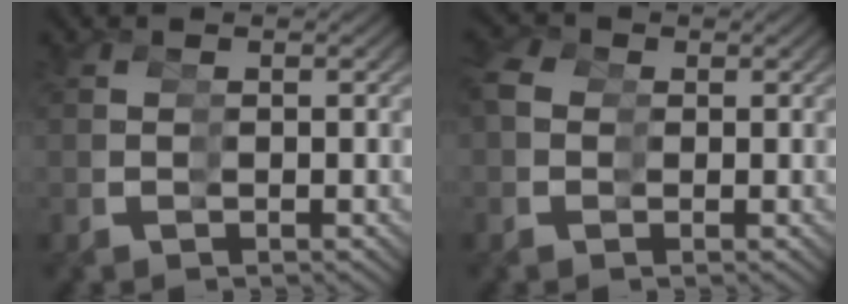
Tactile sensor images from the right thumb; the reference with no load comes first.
{"total": 1.9, "force": [0.0, 1.8, -0.6], "torque": [-0.004, -0.010, 0.003]}